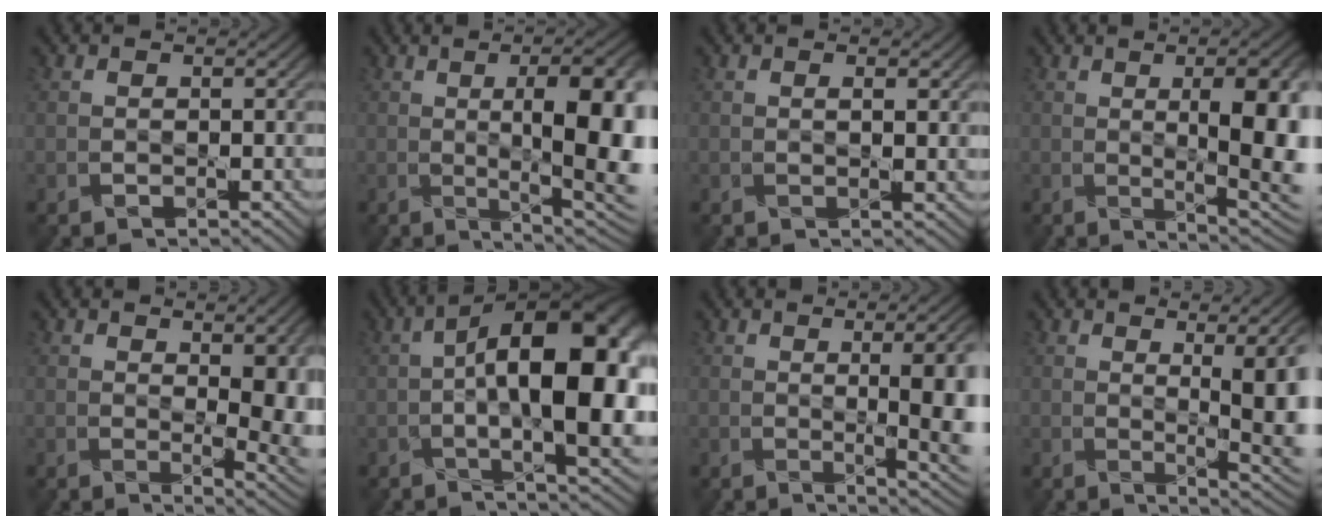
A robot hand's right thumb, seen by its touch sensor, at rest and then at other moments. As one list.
[{"total": 13.1, "force": [0.2, 4.2, 12.4], "torque": [-0.151, 0.011, -0.002]}, {"total": 1.1, "force": [0.6, -0.2, 0.9], "torque": [-0.015, 0.000, 0.011]}, {"total": 11.9, "force": [0.4, 4.0, 11.2], "torque": [-0.136, 0.011, 0.005]}, {"total": 7.6, "force": [0.7, 3.1, 6.9], "torque": [-0.102, -0.014, 0.026]}, {"total": 15.7, "force": [-0.1, 6.4, 14.3], "torque": [-0.202, 0.020, -0.002]}, {"total": 10.9, "force": [0.0, 3.7, 10.2], "torque": [-0.107, 0.012, 0.003]}, {"total": 9.5, "force": [0.7, 2.6, 9.1], "torque": [-0.118, 0.008, 0.013]}]